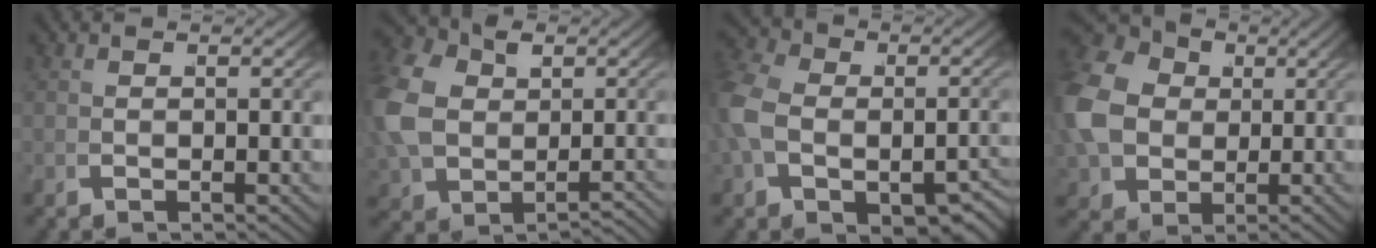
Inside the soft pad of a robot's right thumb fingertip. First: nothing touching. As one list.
[{"total": 6.9, "force": [-0.1, 5.6, 4.1], "torque": [-0.115, -0.022, 0.022]}, {"total": 7.7, "force": [-1.2, 5.7, 5.1], "torque": [-0.119, -0.033, -0.002]}, {"total": 10.1, "force": [2.0, 8.1, 5.8], "torque": [-0.154, -0.022, 0.048]}]